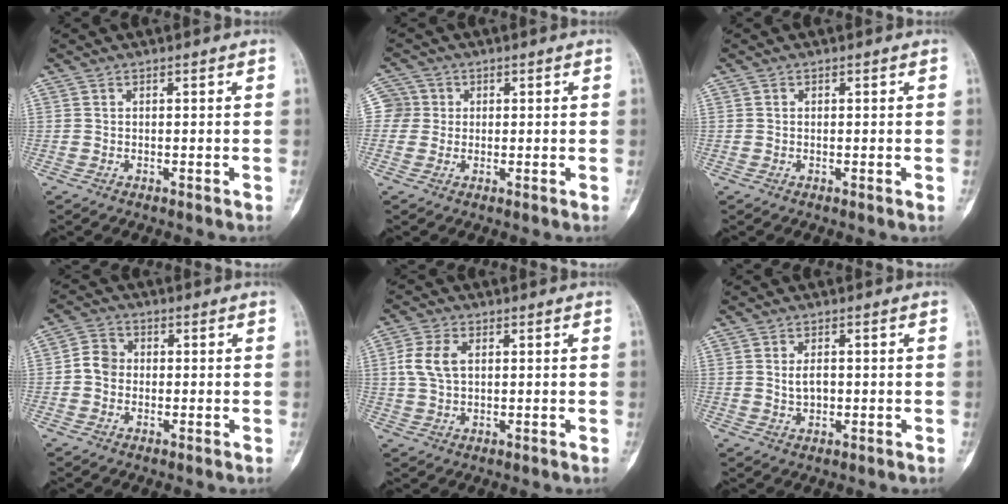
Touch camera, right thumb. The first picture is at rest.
{"total": 3.8, "force": [0.4, 3.8, 0.1], "torque": [0.024, 0.007, 0.000]}
{"total": 0.0}
{"total": 4.4, "force": [-0.3, 3.8, 2.2], "torque": [-0.030, 0.011, -0.013]}
{"total": 6.2, "force": [1.3, 3.9, 4.7], "torque": [-0.103, 0.007, 0.025]}
{"total": 2.8, "force": [0.2, 1.8, 2.1], "torque": [-0.028, -0.001, 0.008]}